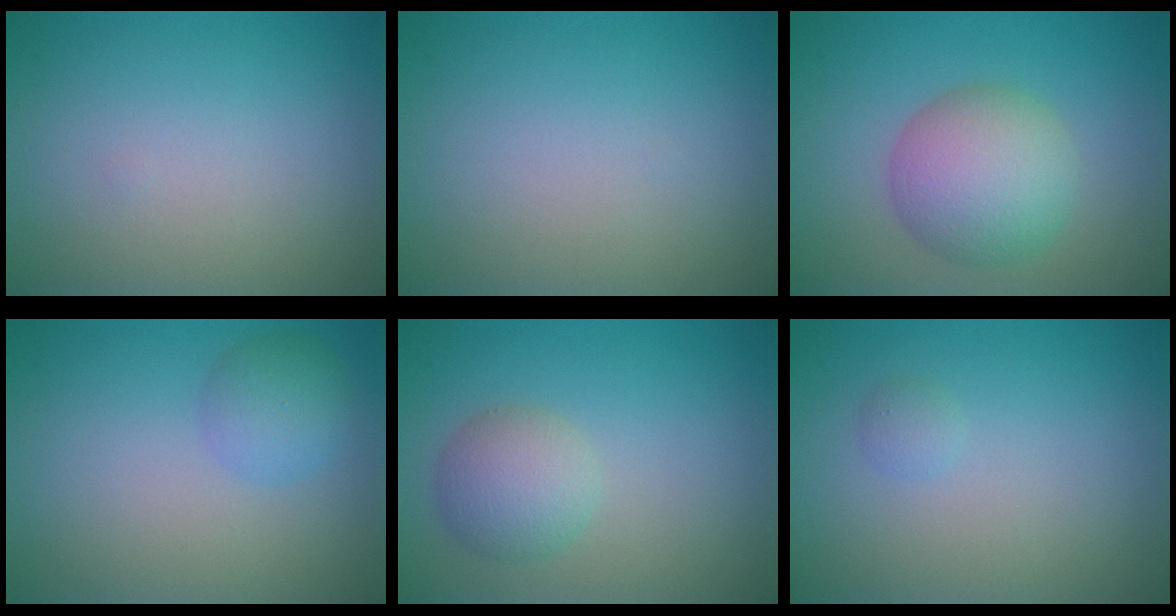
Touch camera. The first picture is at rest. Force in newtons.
{"total": 0.0}
{"total": 6.1, "press": 6.1, "slide": 0.1}
{"total": 2.5, "press": 2.5, "slide": 0.1}
{"total": 3.3, "press": 3.3, "slide": 0.0}
{"total": 0.8, "press": 0.8, "slide": 0.0}